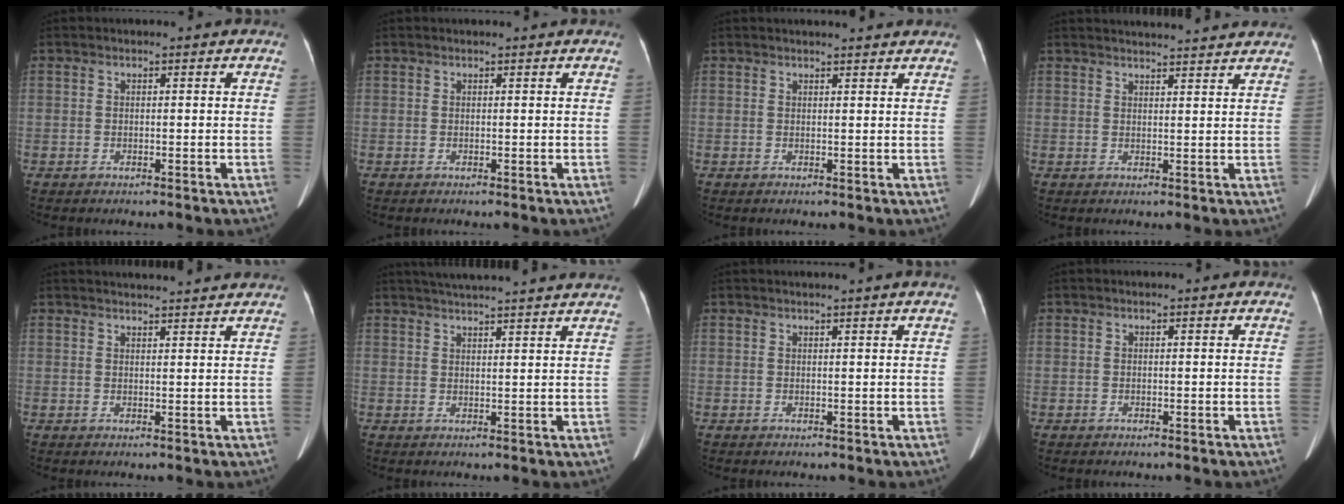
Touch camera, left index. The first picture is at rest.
{"total": 0.9, "force": [0.8, -0.1, 0.3], "torque": [-0.007, 0.004, 0.016]}
{"total": 5.6, "force": [5.2, 0.4, 1.9], "torque": [-0.027, 0.014, 0.052]}
{"total": 11.1, "force": [10.6, 0.2, 3.1], "torque": [-0.042, 0.017, 0.122]}
{"total": 8.1, "force": [7.8, -0.2, 2.1], "torque": [-0.031, 0.020, 0.088]}
{"total": 14.2, "force": [13.0, -0.4, 5.7], "torque": [-0.099, 0.013, 0.171]}
{"total": 1.3, "force": [0.9, -0.6, 0.7], "torque": [-0.016, -0.009, 0.023]}
{"total": 0.0}